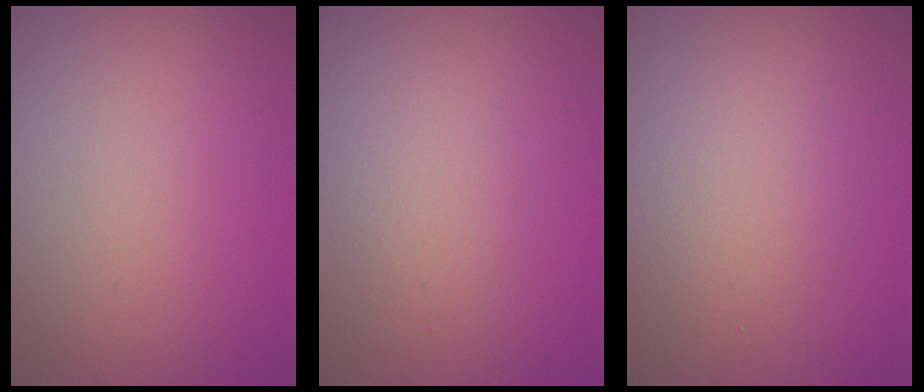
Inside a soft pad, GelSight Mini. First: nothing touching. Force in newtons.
{"total": 1.6, "press": 1.6, "slide": 0.1}
{"total": 2.6, "press": 2.6, "slide": 0.1}